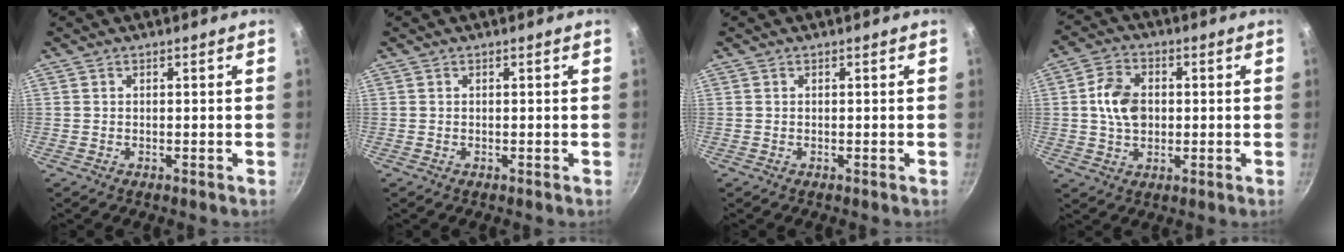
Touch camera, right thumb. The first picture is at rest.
{"total": 0.0}
{"total": 0.0}
{"total": 8.3, "force": [0.5, 6.0, 5.8], "torque": [-0.090, 0.011, 0.004]}